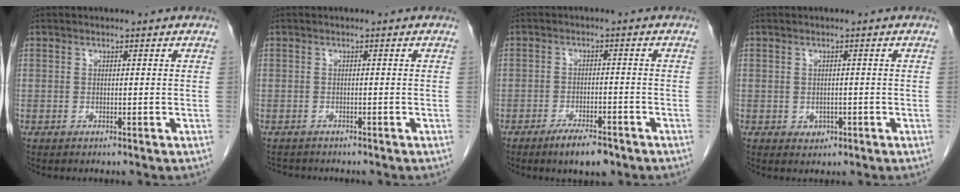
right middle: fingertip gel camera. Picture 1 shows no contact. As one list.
[{"total": 2.6, "force": [-2.3, 1.0, 0.5], "torque": [-0.008, -0.004, -0.031]}, {"total": 5.1, "force": [-3.6, 1.5, 3.2], "torque": [-0.056, -0.001, -0.056]}, {"total": 1.4, "force": [-0.4, 1.2, 0.6], "torque": [-0.007, 0.003, -0.001]}]